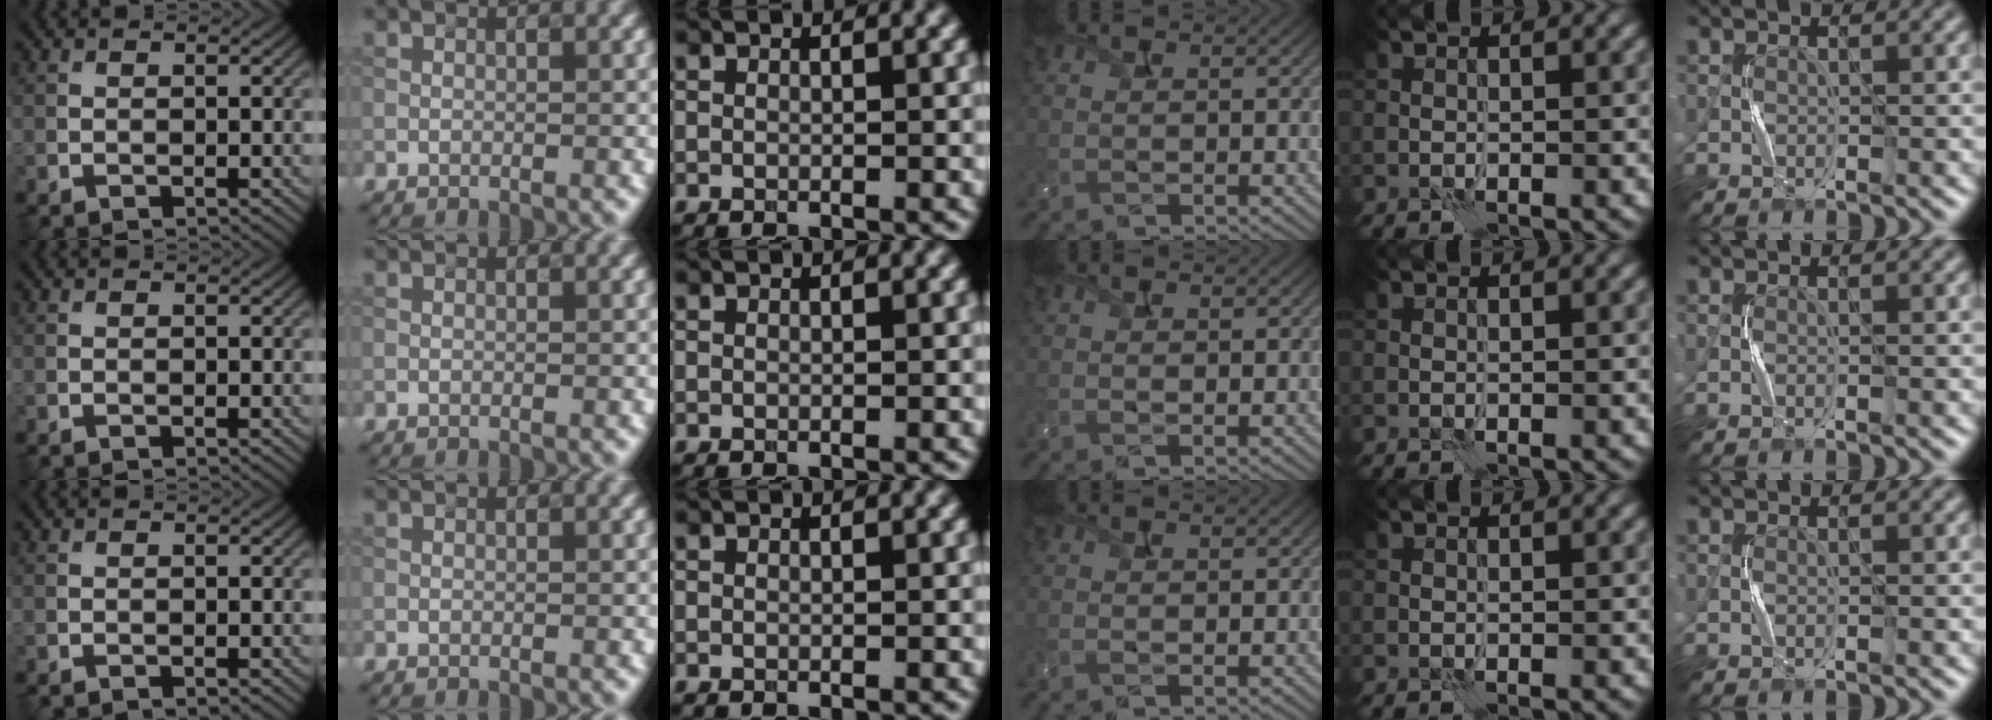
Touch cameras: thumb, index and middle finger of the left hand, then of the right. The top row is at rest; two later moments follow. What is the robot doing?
{"motion": "squeeze", "object": "bubble wrap"}